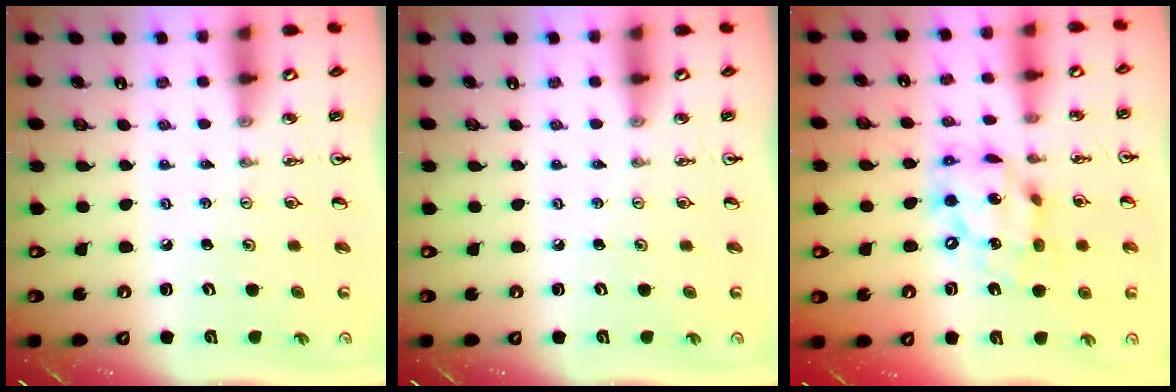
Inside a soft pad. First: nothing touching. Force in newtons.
{"total": 0.0}
{"total": 14.2, "press": 14.1, "slide": 1.0}